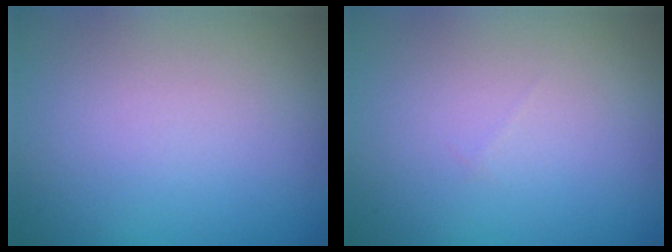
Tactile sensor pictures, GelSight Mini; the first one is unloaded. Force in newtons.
{"total": 0.0}